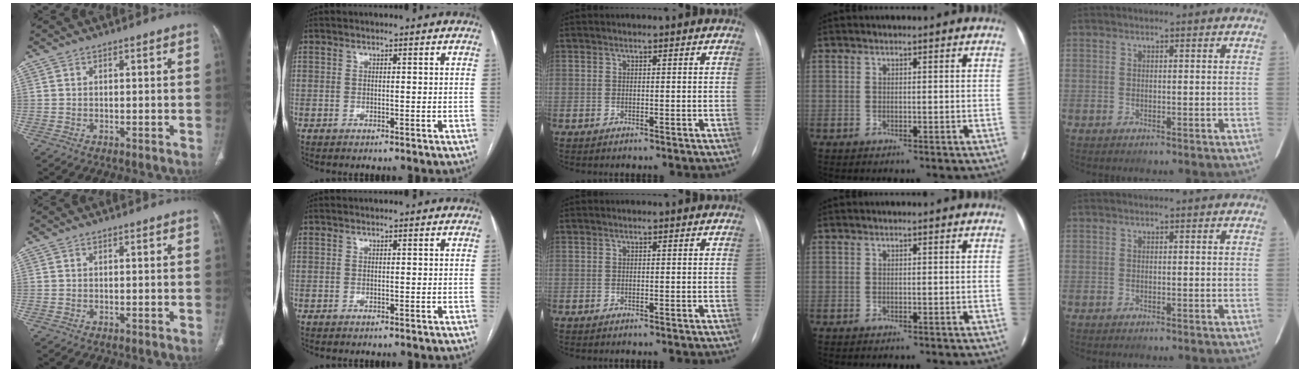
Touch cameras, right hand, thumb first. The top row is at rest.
{}